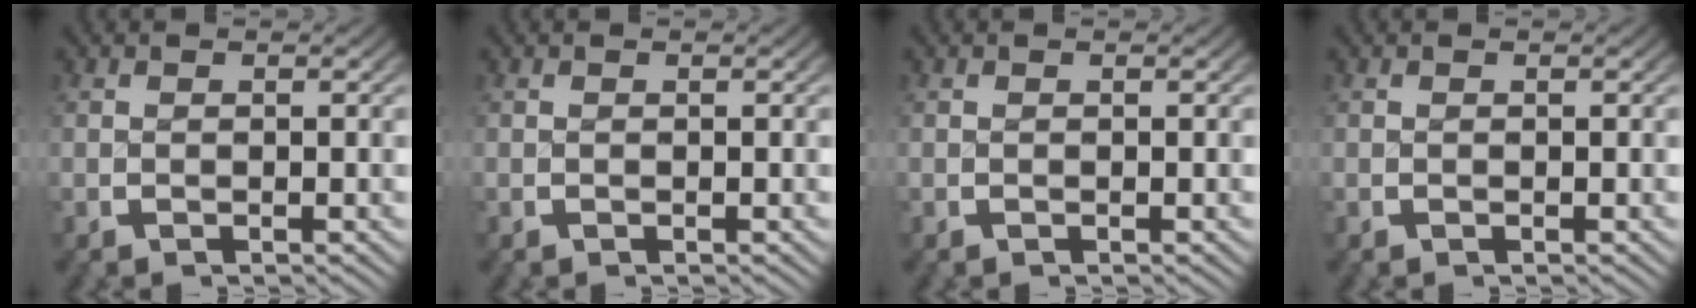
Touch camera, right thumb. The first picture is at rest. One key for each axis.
{"total": 0.0}
{"total": 0.0}
{"total": 0.0}